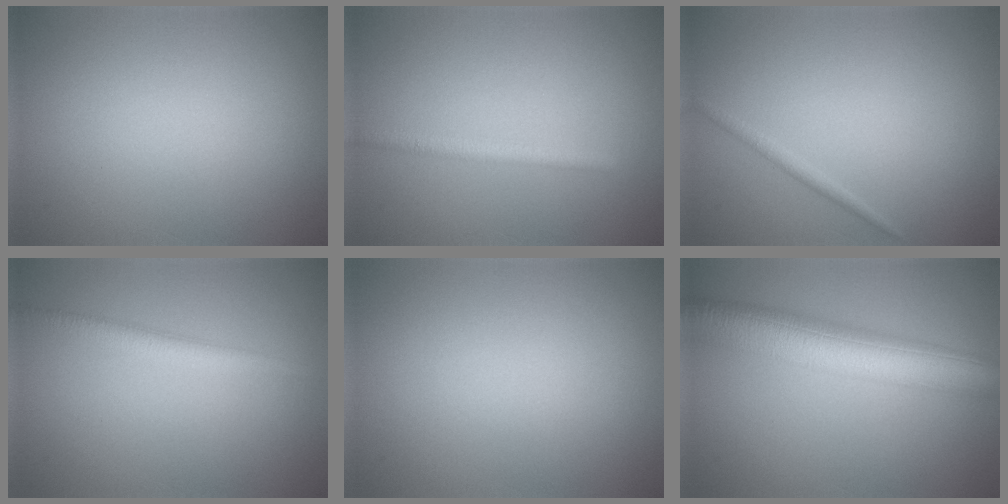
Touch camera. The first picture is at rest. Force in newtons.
{"total": 1.8, "press": 1.8, "slide": 0.2}
{"total": 0.9, "press": 0.9, "slide": 0.2}
{"total": 2.1, "press": 2.1, "slide": 0.0}
{"total": 0.0}
{"total": 8.5, "press": 8.4, "slide": 0.4}